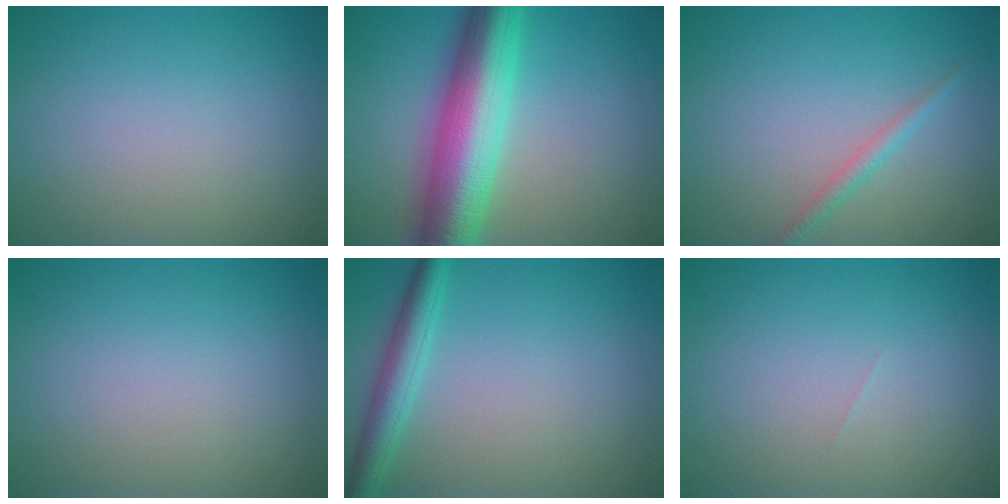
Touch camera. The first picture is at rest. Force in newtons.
{"total": 10.4, "press": 10.4, "slide": 0.1}
{"total": 1.4, "press": 1.4, "slide": 0.1}
{"total": 0.0}
{"total": 3.3, "press": 3.3, "slide": 0.1}
{"total": 0.0}